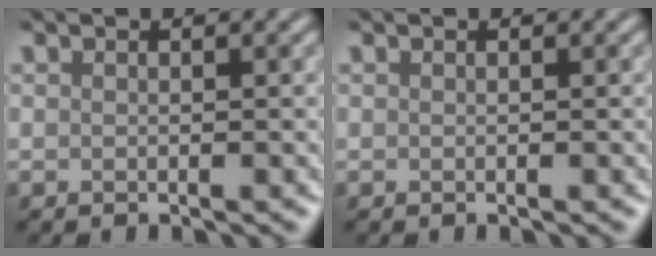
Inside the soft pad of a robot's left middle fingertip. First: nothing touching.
{"total": 0.0}